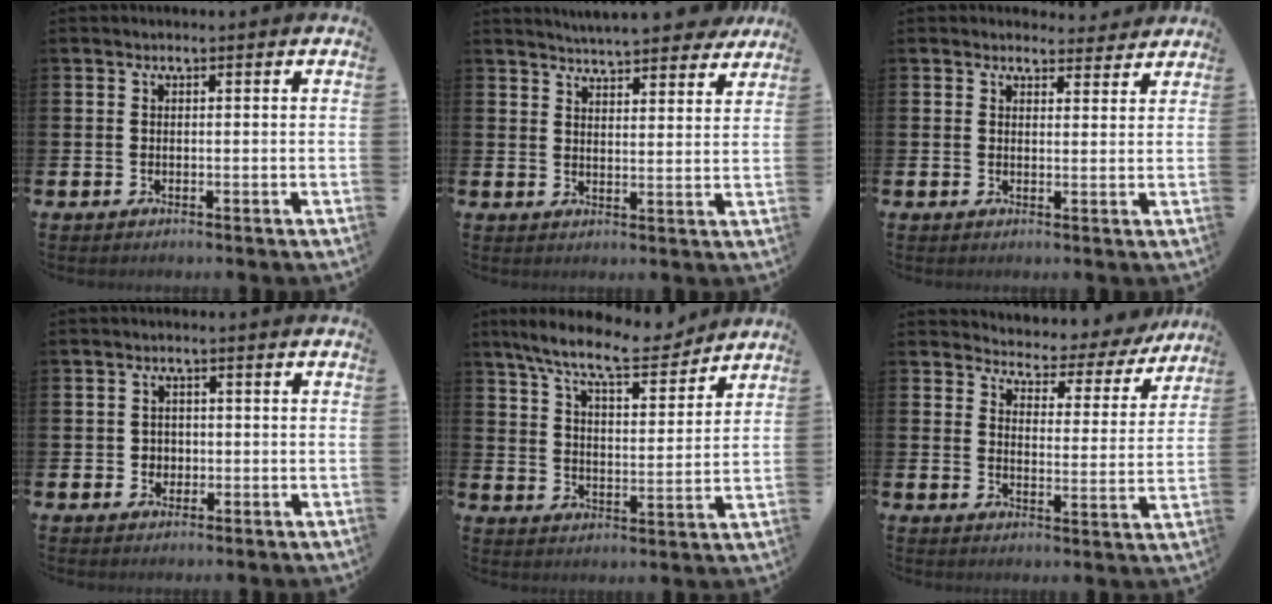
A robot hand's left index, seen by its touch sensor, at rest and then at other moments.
{"total": 5.7, "force": [5.6, 0.6, 0.7], "torque": [-0.020, -0.037, 0.099]}
{"total": 2.7, "force": [2.6, 0.8, -0.1], "torque": [0.009, -0.015, 0.045]}
{"total": 1.8, "force": [0.0, 1.7, 0.3], "torque": [-0.002, 0.005, -0.005]}
{"total": 10.1, "force": [9.0, 1.7, 4.1], "torque": [-0.106, -0.045, 0.158]}
{"total": 3.9, "force": [3.7, 1.3, 0.3], "torque": [-0.022, -0.041, 0.054]}